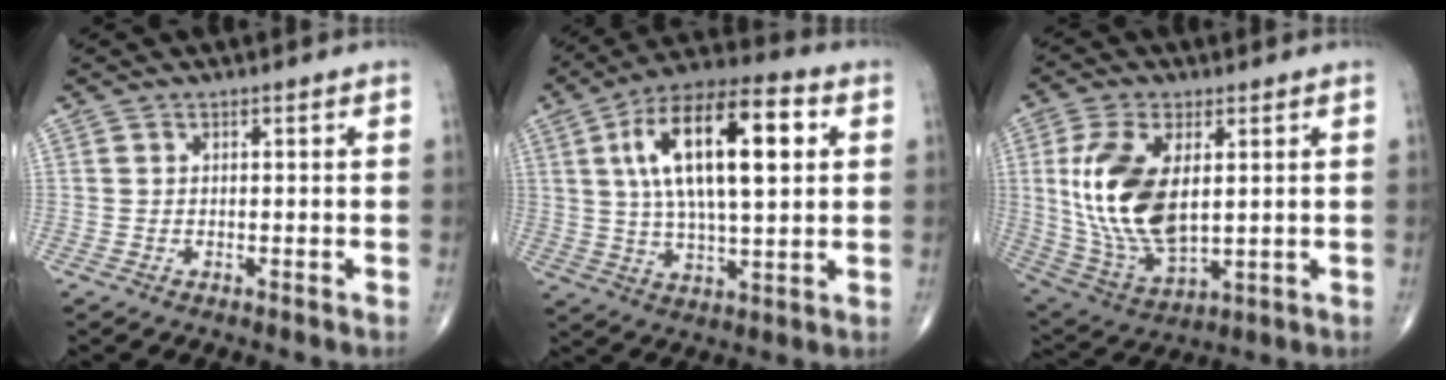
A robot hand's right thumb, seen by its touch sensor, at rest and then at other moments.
{"total": 20.7, "force": [5.3, 8.1, 18.3], "torque": [-0.307, 0.011, 0.082]}
{"total": 16.9, "force": [2.7, 8.8, 14.1], "torque": [-0.283, -0.018, 0.065]}